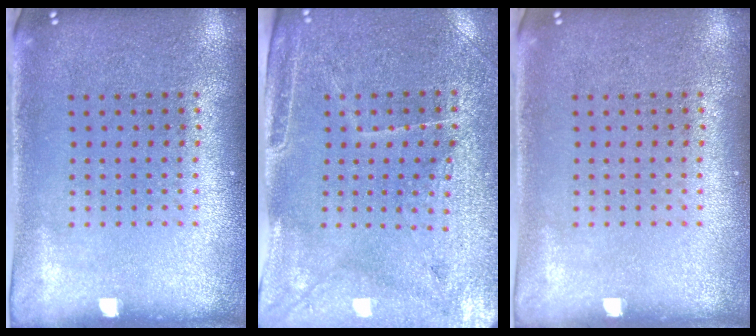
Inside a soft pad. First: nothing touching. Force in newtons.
{"total": 3.3, "press": 3.1, "slide": 1.0}
{"total": 0.0}